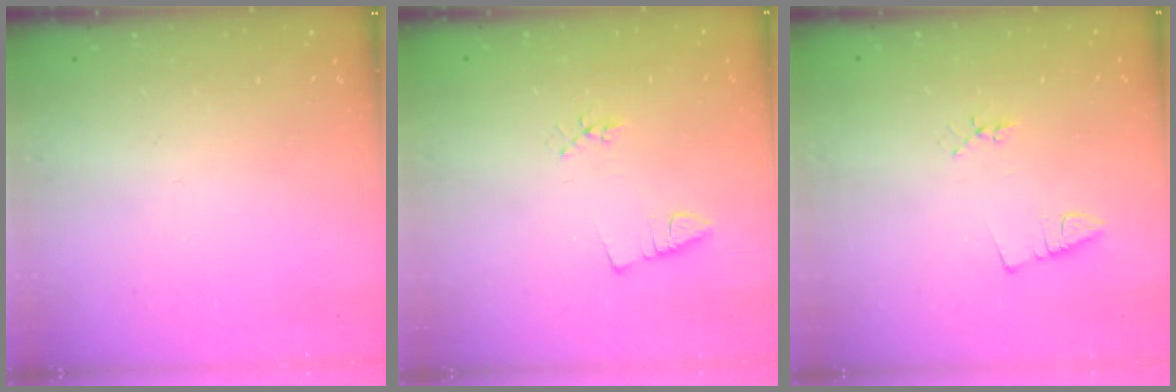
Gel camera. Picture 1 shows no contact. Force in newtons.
{"total": 2.4, "press": 1.9, "slide": 1.5}
{"total": 2.2, "press": 1.7, "slide": 1.3}